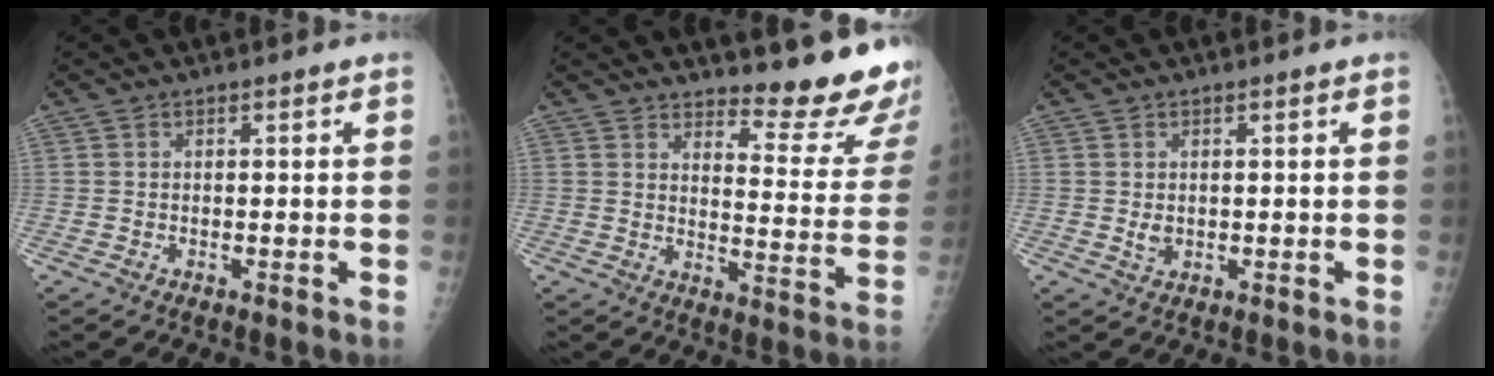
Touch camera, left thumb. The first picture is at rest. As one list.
[{"total": 15.3, "force": [13.6, 2.5, 6.6], "torque": [-0.052, -0.154, 0.164]}, {"total": 1.7, "force": [0.2, 1.2, 1.2], "torque": [-0.013, -0.004, 0.009]}]